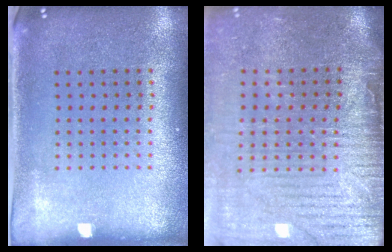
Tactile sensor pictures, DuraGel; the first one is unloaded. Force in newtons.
{"total": 4.3, "press": 3.6, "slide": 2.3}